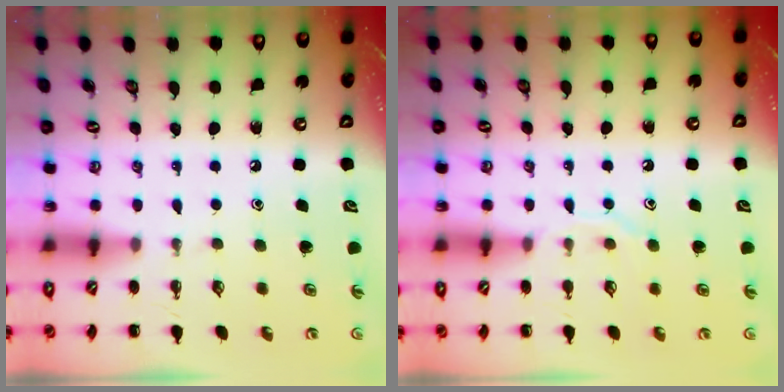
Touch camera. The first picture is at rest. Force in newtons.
{"total": 6.8, "press": 6.8, "slide": 0.8}